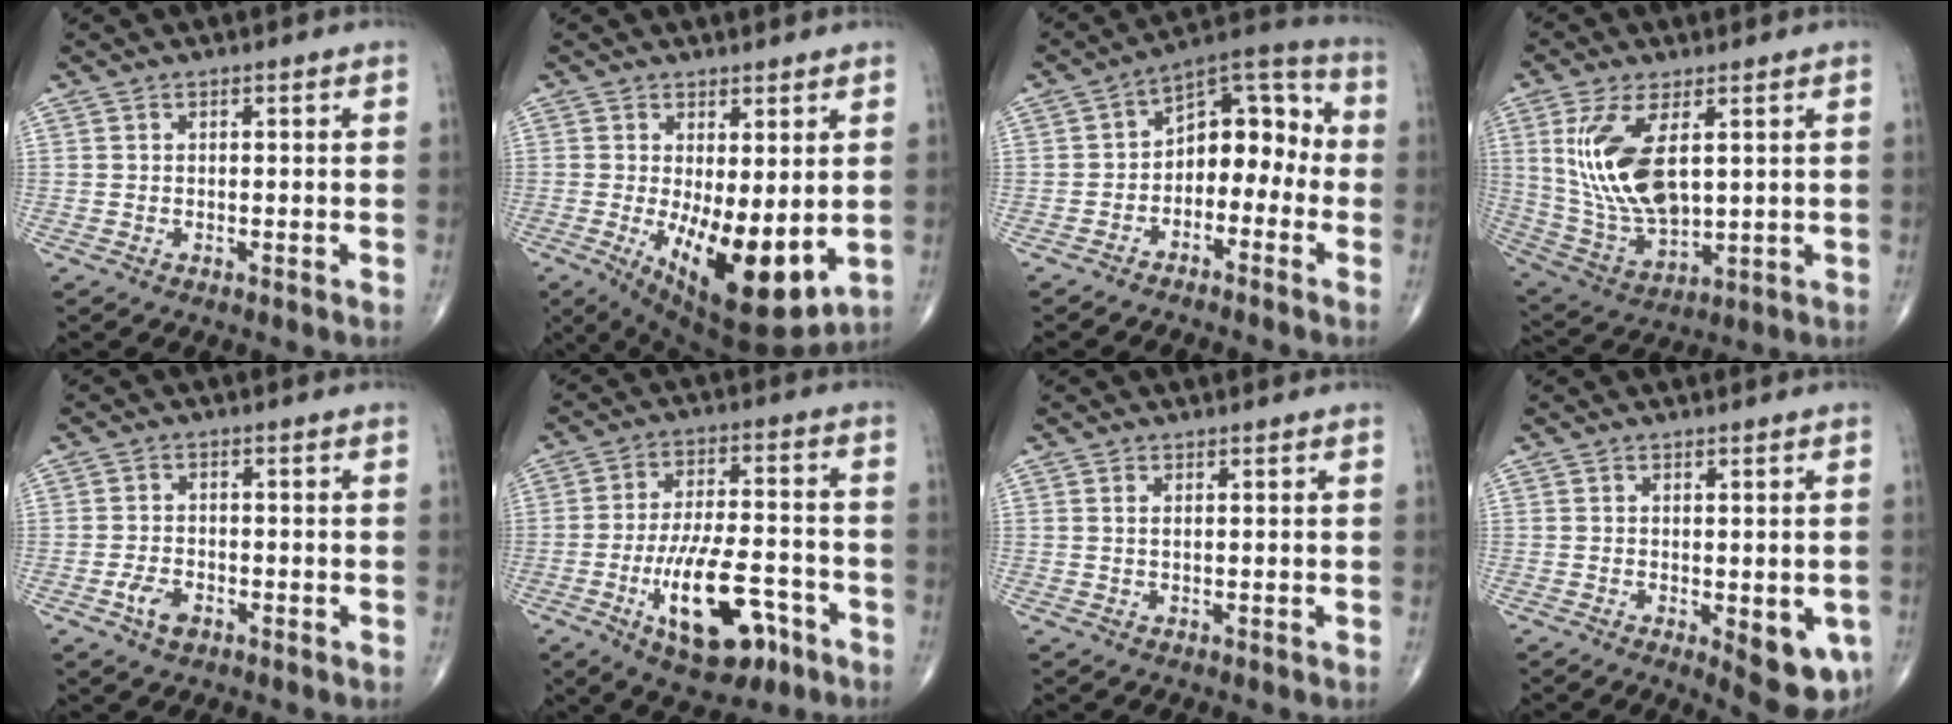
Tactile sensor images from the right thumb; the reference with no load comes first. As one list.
[{"total": 14.2, "force": [-1.9, 5.5, 12.9], "torque": [-0.193, -0.033, -0.009]}, {"total": 11.6, "force": [-2.4, 7.6, 8.5], "torque": [-0.084, 0.058, -0.053]}, {"total": 15.3, "force": [3.8, 7.2, 12.9], "torque": [-0.260, -0.020, 0.090]}, {"total": 3.8, "force": [-1.8, 2.3, 2.5], "torque": [-0.041, 0.008, -0.032]}, {"total": 15.9, "force": [-6.8, 6.9, 12.6], "torque": [-0.193, 0.029, -0.102]}, {"total": 0.8, "force": [0.3, 0.3, 0.7], "torque": [-0.016, 0.001, 0.006]}, {"total": 8.2, "force": [-2.2, 3.2, 7.2], "torque": [-0.068, -0.013, -0.021]}]